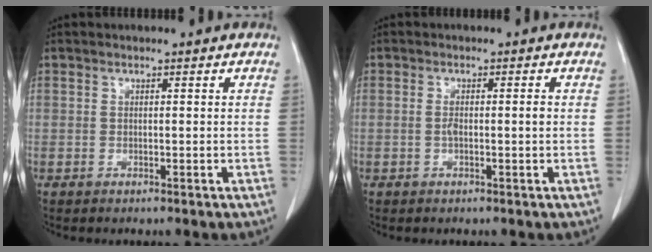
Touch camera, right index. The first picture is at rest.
{"total": 2.2, "force": [-0.1, 0.4, 2.1], "torque": [-0.040, 0.000, -0.001]}